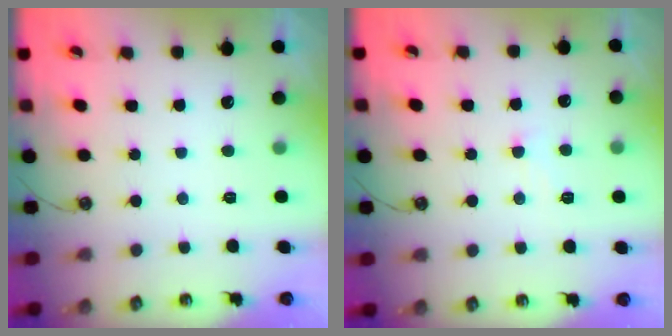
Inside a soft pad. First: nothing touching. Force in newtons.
{"total": 0.8, "press": 0.5, "slide": 0.6}